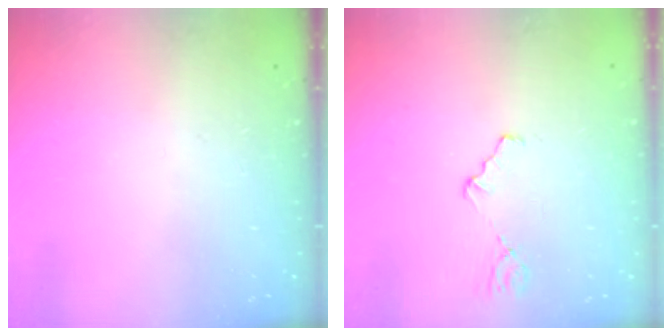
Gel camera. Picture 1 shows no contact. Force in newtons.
{"total": 1.7, "press": 1.6, "slide": 0.3}